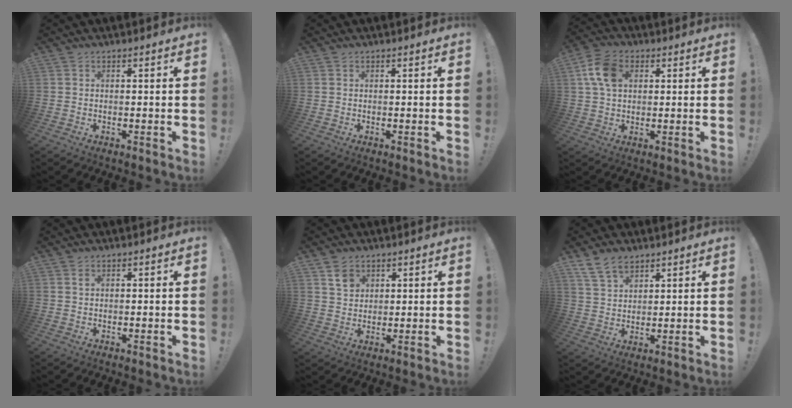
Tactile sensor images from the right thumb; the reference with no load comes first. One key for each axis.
{"total": 0.0}
{"total": 10.2, "fx": 2.6, "fy": 7.1, "fz": 6.8, "tx": -0.130, "ty": 0.012, "tz": 0.053}
{"total": 0.7, "fx": 0.4, "fy": 0.3, "fz": 0.5, "tx": -0.003, "ty": -0.002, "tz": 0.005}
{"total": 5.3, "fx": 3.2, "fy": 3.9, "fz": 1.5, "tx": -0.003, "ty": -0.019, "tz": 0.056}
{"total": 8.1, "fx": 6.0, "fy": 4.5, "fz": 3.2, "tx": -0.062, "ty": -0.024, "tz": 0.118}